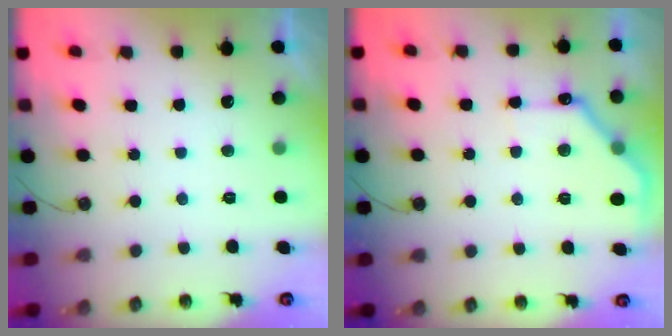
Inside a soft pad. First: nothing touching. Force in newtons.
{"total": 12.6, "press": 12.6, "slide": 0.7}